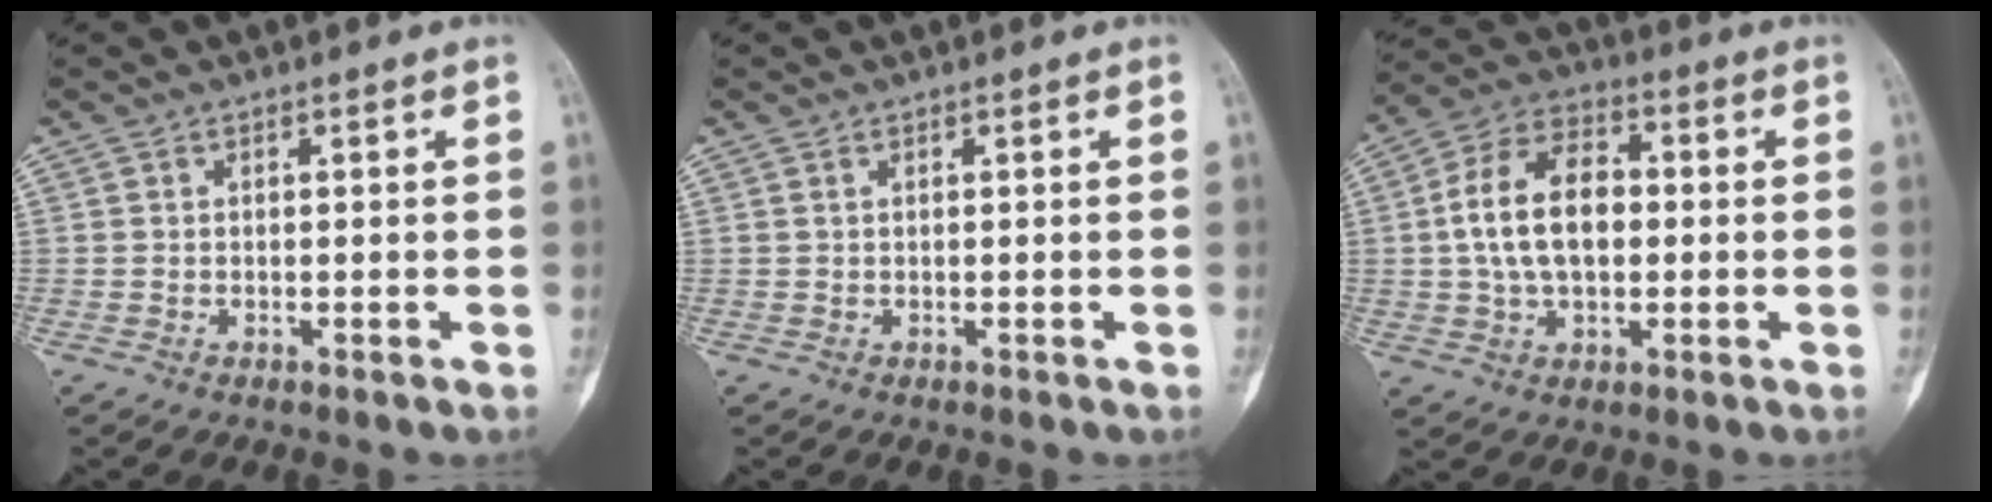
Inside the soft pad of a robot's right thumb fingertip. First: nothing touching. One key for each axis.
{"total": 0.0}
{"total": 13.7, "fx": 0.6, "fy": 8.4, "fz": 10.8, "tx": -0.187, "ty": 0.023, "tz": 0.004}